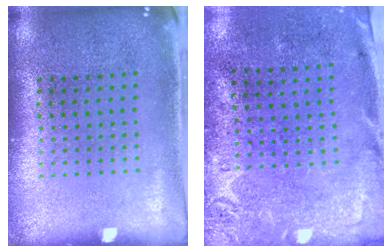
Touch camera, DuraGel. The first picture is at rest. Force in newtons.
{"total": 2.8, "press": 2.2, "slide": 1.8}